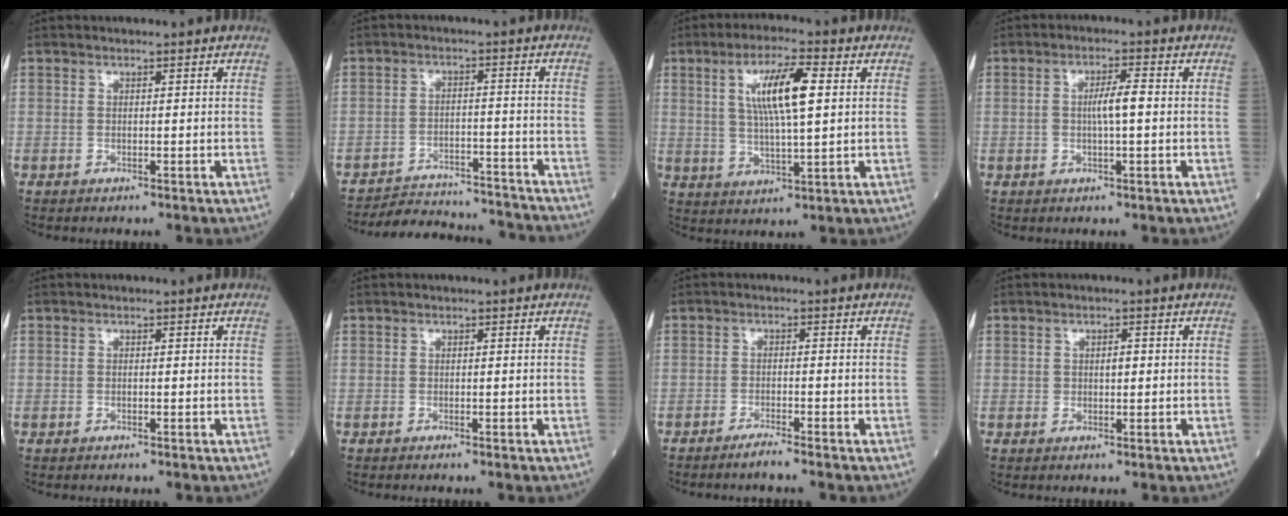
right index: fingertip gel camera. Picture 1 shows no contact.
{"total": 12.7, "force": [-12.5, 1.8, 1.5], "torque": [-0.018, 0.013, -0.175]}
{"total": 9.7, "force": [2.5, 1.4, 9.2], "torque": [-0.173, 0.008, 0.047]}
{"total": 4.0, "force": [0.0, 0.5, 4.0], "torque": [-0.074, 0.006, -0.001]}
{"total": 0.0}
{"total": 0.0}
{"total": 2.1, "force": [-1.9, -0.4, 1.0], "torque": [-0.022, -0.002, -0.038]}
{"total": 1.5, "force": [0.2, 0.8, 1.3], "torque": [-0.019, 0.001, 0.003]}